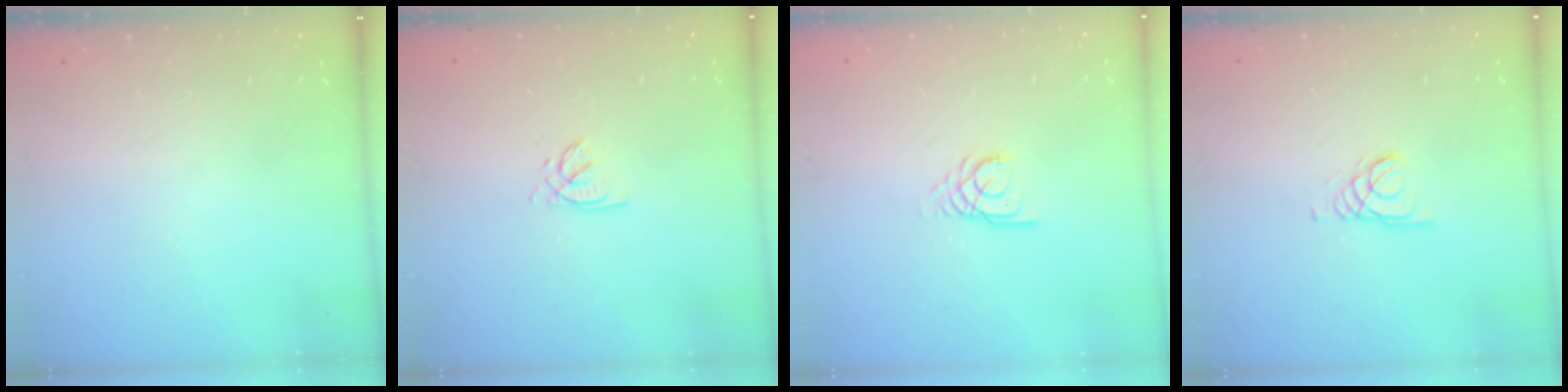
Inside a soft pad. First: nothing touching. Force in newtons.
{"total": 2.0, "press": 2.0, "slide": 0.4}
{"total": 3.6, "press": 3.5, "slide": 0.4}
{"total": 1.4, "press": 1.3, "slide": 0.2}